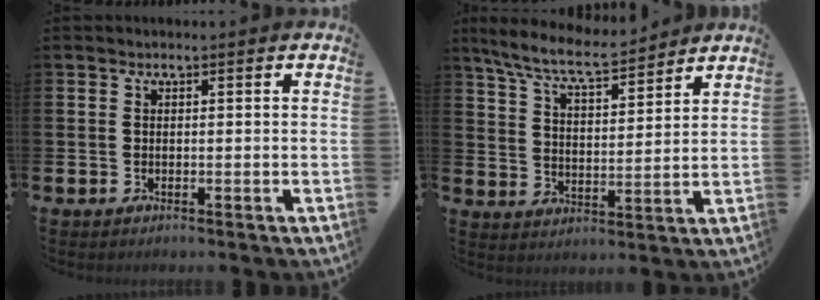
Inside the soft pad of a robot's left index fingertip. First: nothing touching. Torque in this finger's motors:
{"motor_torque": [0.92, -1.21, 0.28, 0.16]}